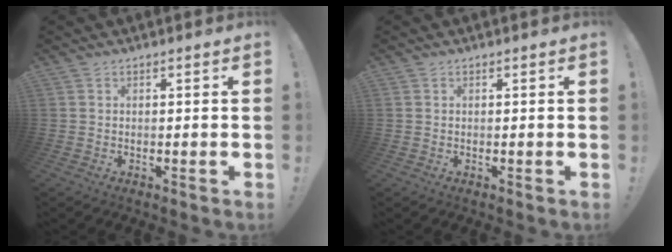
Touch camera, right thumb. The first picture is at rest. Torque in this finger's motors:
{"motor_torque": [0.13, 0.03, -0.12, 0.03, 0.05]}